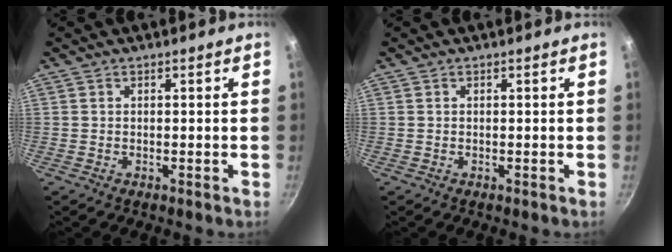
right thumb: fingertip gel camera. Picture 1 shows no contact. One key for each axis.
{"total": 0.0}